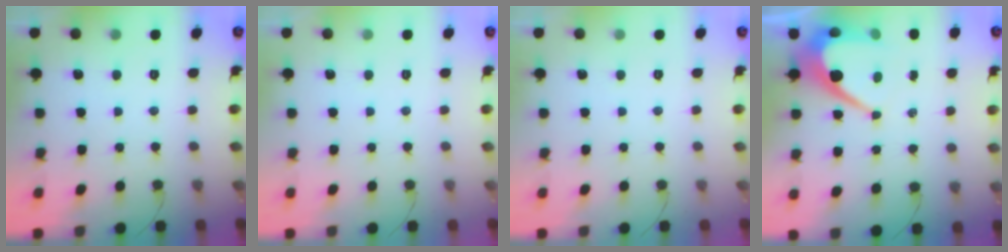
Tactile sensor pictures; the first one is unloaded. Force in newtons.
{"total": 0.0}
{"total": 0.0}
{"total": 9.4, "press": 9.4, "slide": 0.7}